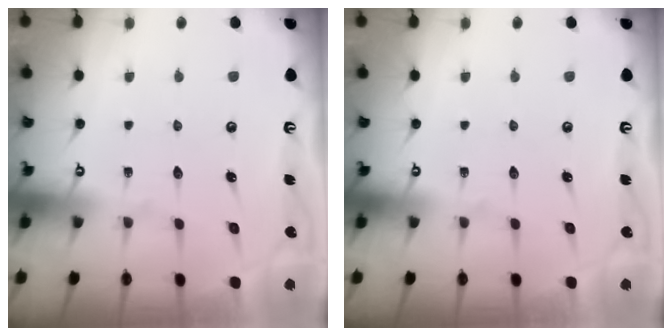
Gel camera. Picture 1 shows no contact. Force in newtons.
{"total": 0.0}